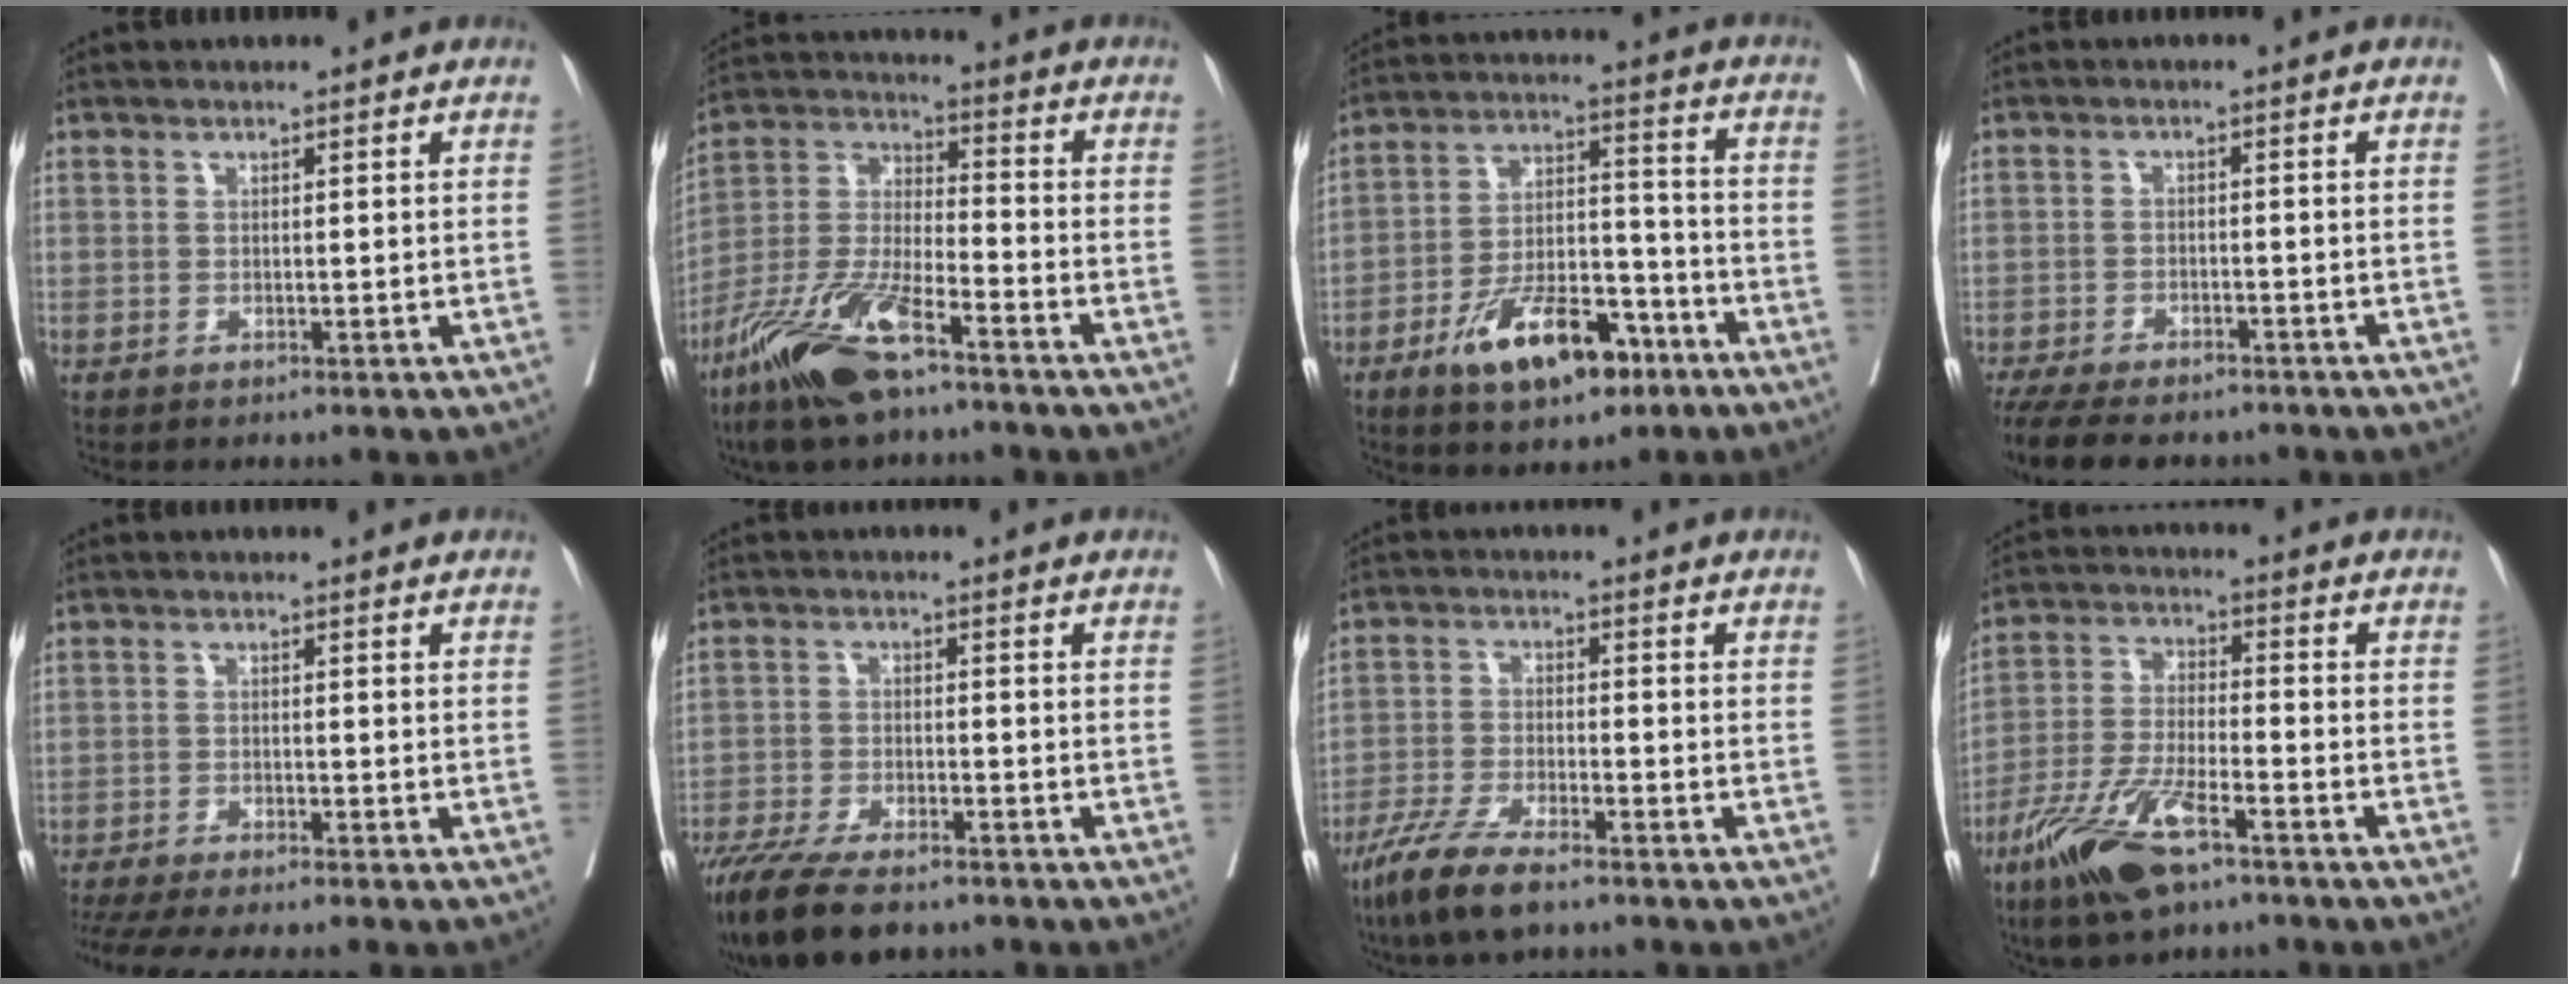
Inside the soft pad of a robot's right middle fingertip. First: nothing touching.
{"total": 15.0, "force": [-9.6, 3.3, 11.0], "torque": [-0.236, -0.020, -0.183]}
{"total": 13.6, "force": [-8.0, 5.5, 9.5], "torque": [-0.163, 0.011, -0.131]}
{"total": 13.8, "force": [-11.5, 4.3, 6.4], "torque": [-0.139, -0.016, -0.165]}
{"total": 11.2, "force": [-9.7, 0.4, 5.5], "torque": [-0.069, -0.015, -0.148]}
{"total": 12.9, "force": [-10.2, 3.4, 7.1], "torque": [-0.128, -0.026, -0.169]}
{"total": 8.6, "force": [-6.2, 1.4, 5.7], "torque": [-0.116, -0.019, -0.114]}
{"total": 12.4, "force": [-7.6, 2.9, 9.3], "torque": [-0.195, -0.020, -0.142]}